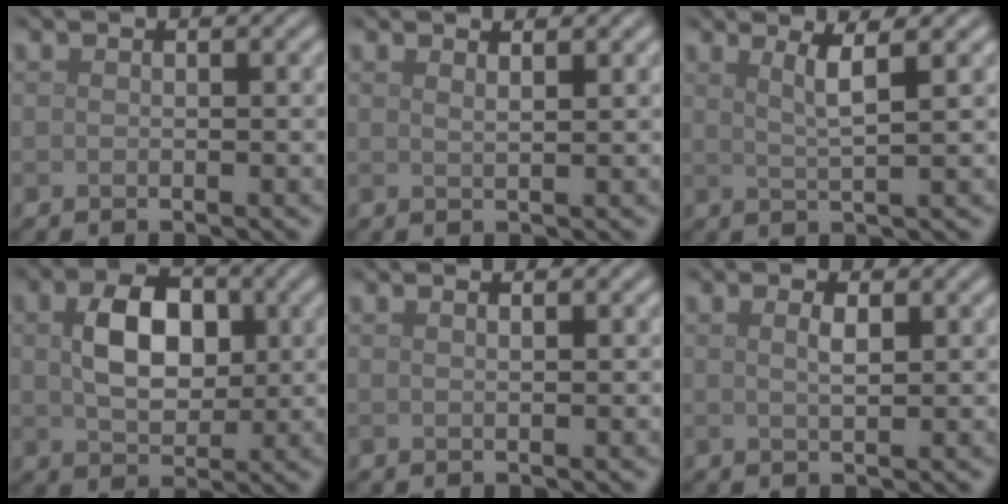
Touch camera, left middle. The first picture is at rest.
{"total": 1.5, "force": [1.2, 0.4, 0.8], "torque": [0.000, 0.002, 0.006]}
{"total": 2.7, "force": [1.3, 0.5, 2.3], "torque": [-0.035, 0.001, 0.021]}
{"total": 5.6, "force": [1.0, 3.7, 4.1], "torque": [-0.079, 0.001, 0.016]}
{"total": 0.9, "force": [0.6, 0.4, 0.6], "torque": [-0.002, -0.001, -0.001]}
{"total": 1.3, "force": [0.6, 0.3, 1.1], "torque": [-0.019, 0.001, 0.010]}